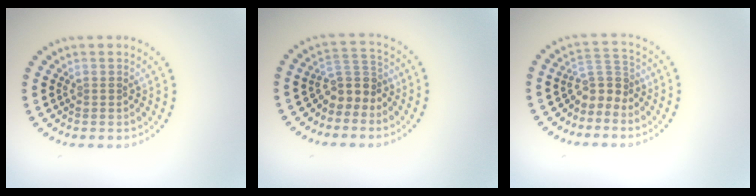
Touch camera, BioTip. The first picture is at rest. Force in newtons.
{"total": 3.0, "press": 2.3, "slide": 1.9}
{"total": 2.7, "press": 2.0, "slide": 1.9}